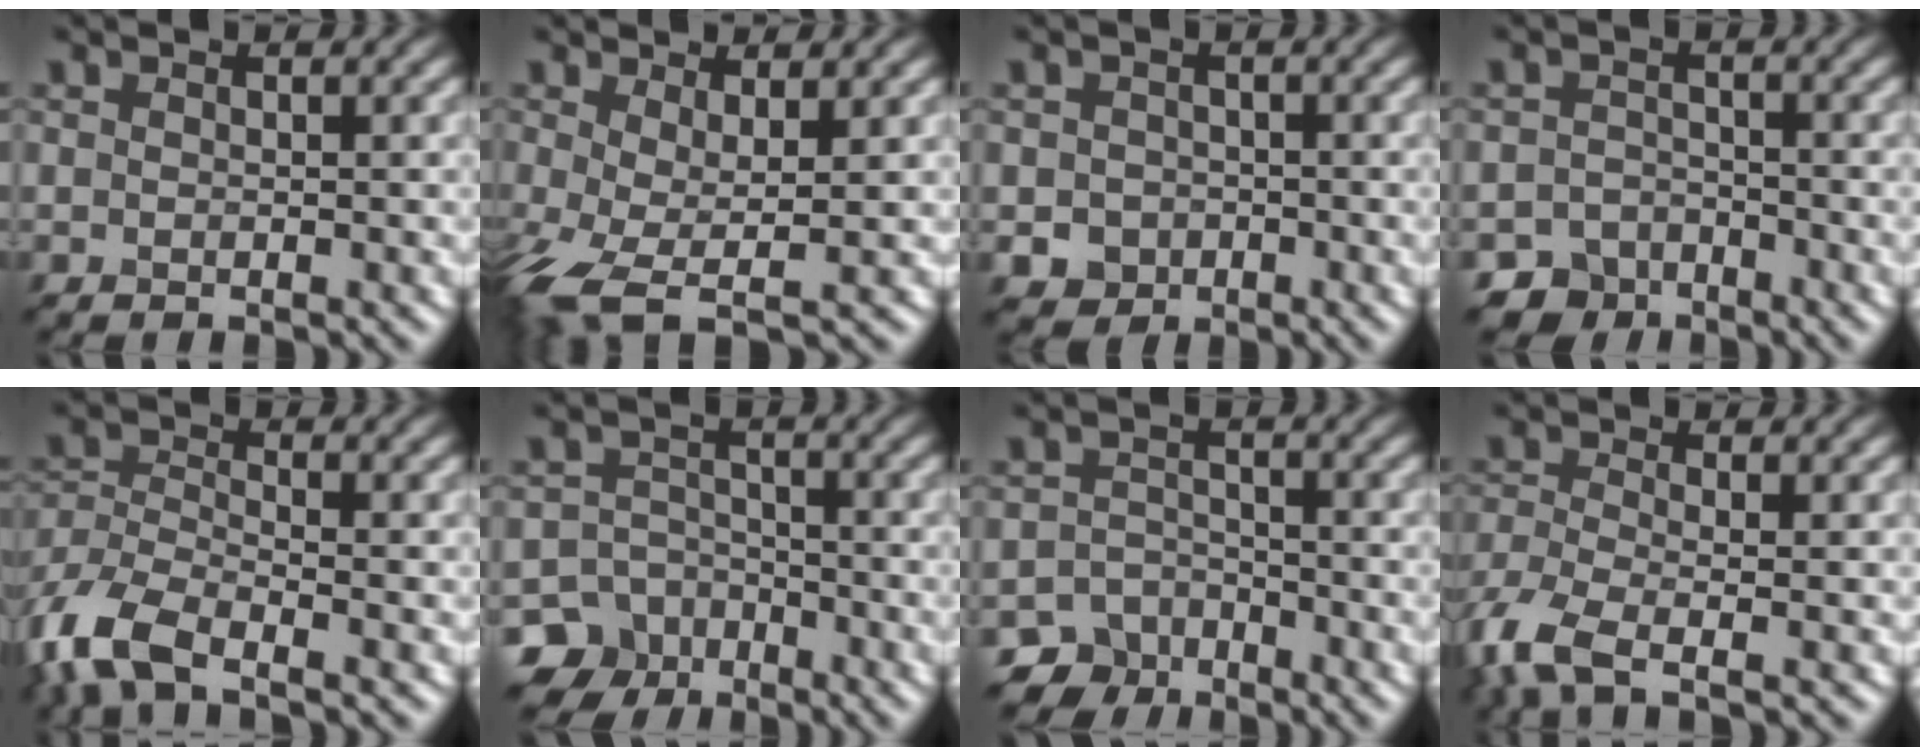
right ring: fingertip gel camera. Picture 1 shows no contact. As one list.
[{"total": 4.8, "force": [-1.4, 1.5, 4.3], "torque": [-0.100, -0.012, -0.037]}, {"total": 2.2, "force": [-0.7, 2.0, 0.6], "torque": [-0.003, -0.003, -0.010]}, {"total": 3.8, "force": [-3.0, 2.3, 0.2], "torque": [0.014, -0.003, -0.052]}, {"total": 7.5, "force": [-4.7, 3.2, 4.9], "torque": [-0.114, -0.011, -0.102]}, {"total": 7.4, "force": [-5.1, 5.2, 1.1], "torque": [0.003, -0.013, -0.097]}, {"total": 5.0, "force": [-4.0, 3.0, 0.5], "torque": [0.010, -0.006, -0.064]}, {"total": 5.6, "force": [-3.3, 2.1, 4.0], "torque": [-0.103, -0.019, -0.081]}]